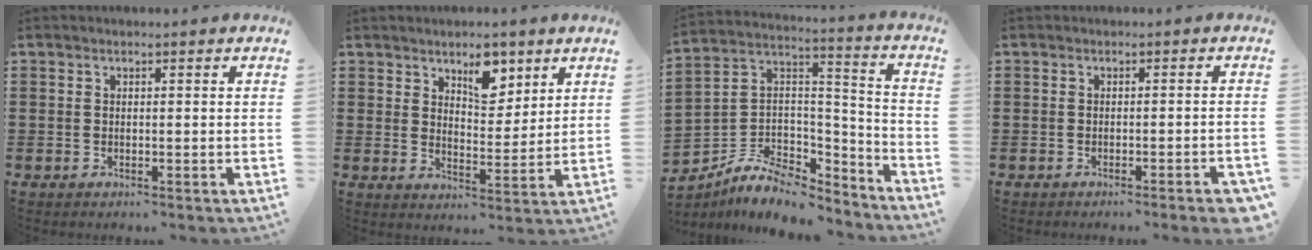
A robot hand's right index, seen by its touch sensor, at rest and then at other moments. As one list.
[{"total": 6.4, "force": [4.3, 3.2, 3.4], "torque": [-0.048, -0.006, 0.072]}, {"total": 8.1, "force": [-5.6, 4.7, 3.6], "torque": [-0.084, 0.007, -0.107]}, {"total": 1.7, "force": [-1.3, -0.1, 1.2], "torque": [-0.019, 0.001, -0.024]}]